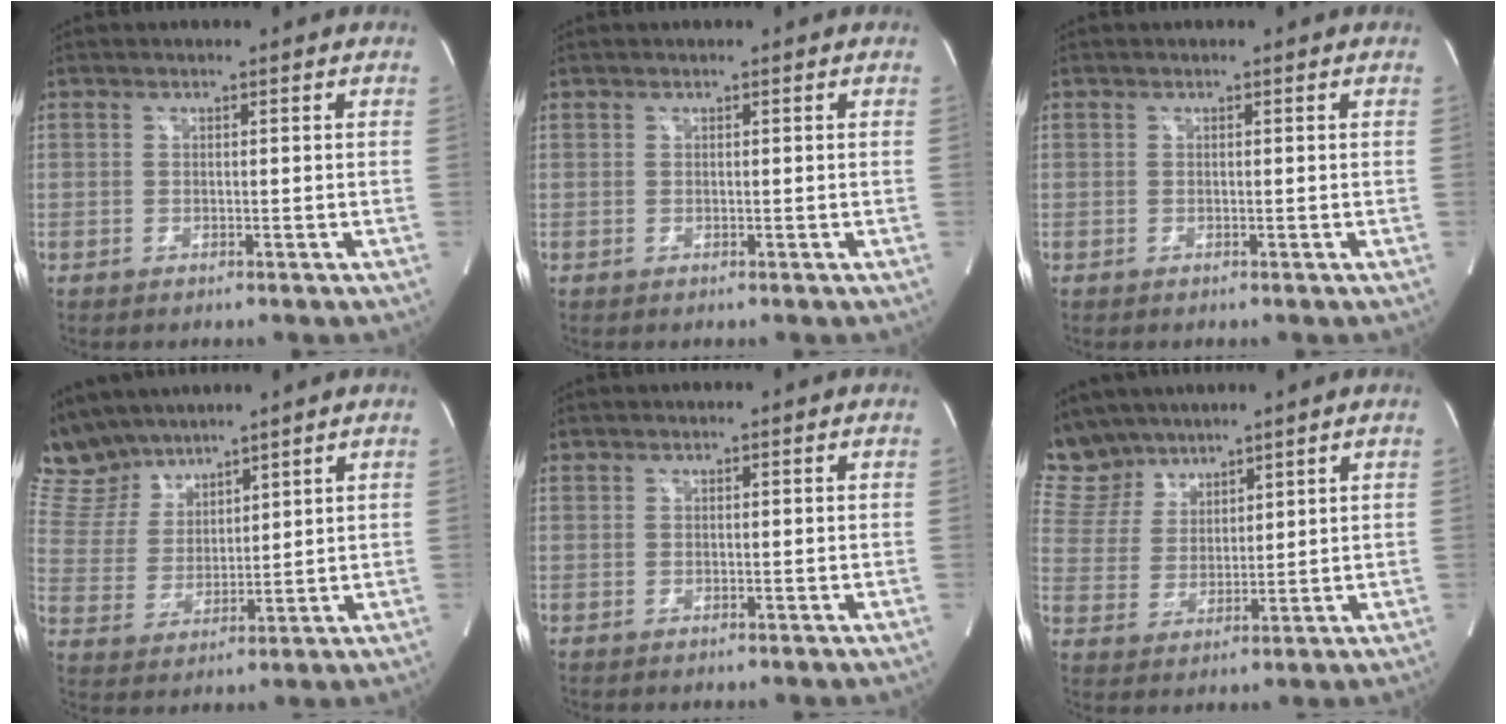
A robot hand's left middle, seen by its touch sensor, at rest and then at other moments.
{"total": 0.0}
{"total": 0.0}
{"total": 9.4, "force": [8.7, 3.2, 1.5], "torque": [-0.051, 0.016, 0.190]}
{"total": 0.0}
{"total": 8.4, "force": [7.6, 3.6, 0.8], "torque": [-0.026, 0.015, 0.165]}